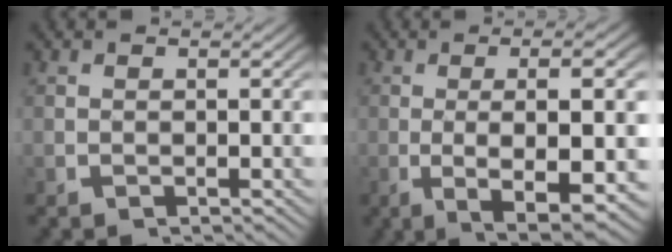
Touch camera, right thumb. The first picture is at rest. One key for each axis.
{"total": 8.8, "fx": -2.2, "fy": 2.9, "fz": 8.0, "tx": -0.146, "ty": -0.023, "tz": -0.017}